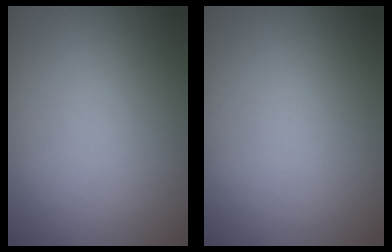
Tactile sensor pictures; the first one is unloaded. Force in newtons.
{"total": 0.0}